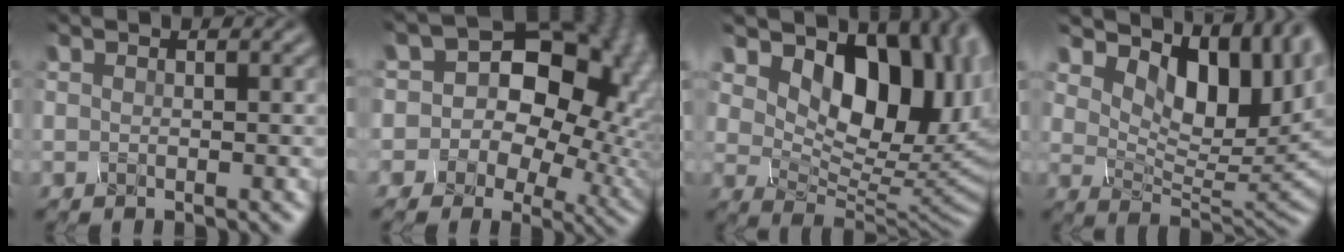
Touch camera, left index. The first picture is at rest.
{"total": 14.9, "force": [1.9, 11.5, 9.4], "torque": [-0.135, 0.009, 0.029]}
{"total": 10.7, "force": [4.2, 6.6, 7.3], "torque": [-0.115, -0.013, 0.085]}
{"total": 9.7, "force": [4.4, 5.3, 6.9], "torque": [-0.121, -0.007, 0.093]}